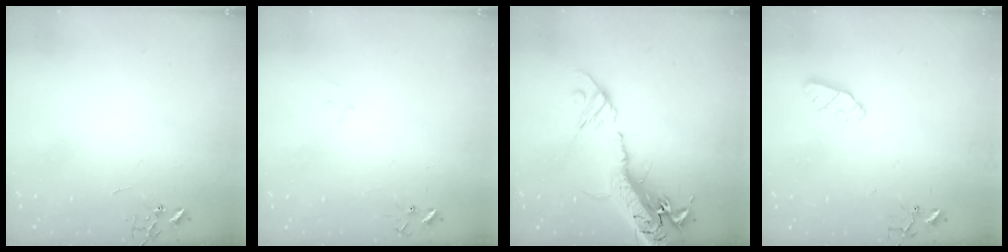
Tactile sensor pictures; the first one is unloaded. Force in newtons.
{"total": 7.8, "press": 7.8, "slide": 0.7}
{"total": 23.7, "press": 23.1, "slide": 5.3}
{"total": 6.6, "press": 6.6, "slide": 0.2}